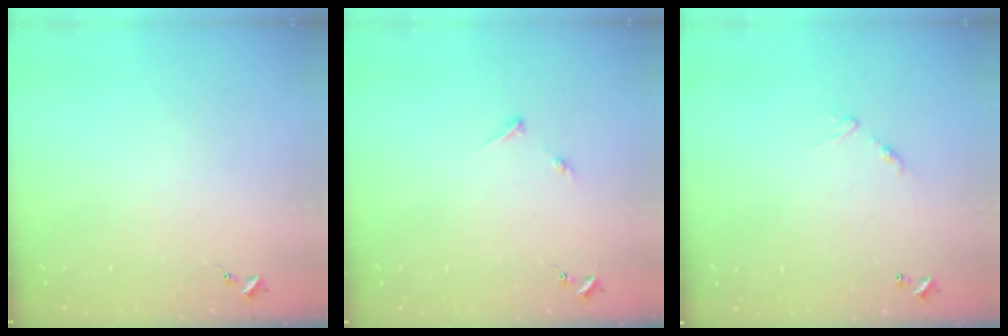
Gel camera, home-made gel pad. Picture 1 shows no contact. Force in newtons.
{"total": 5.2, "press": 5.2, "slide": 0.6}
{"total": 6.9, "press": 6.8, "slide": 0.6}